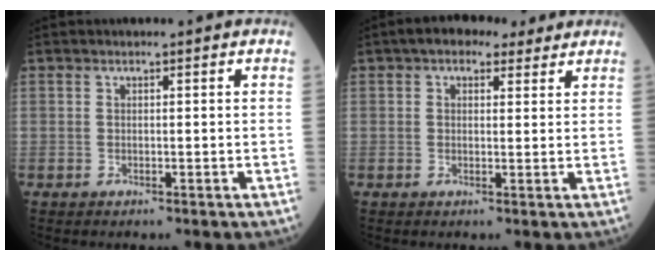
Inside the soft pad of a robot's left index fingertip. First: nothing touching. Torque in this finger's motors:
{"motor_torque": [0.31, -0.23, -0.03, 0.04]}